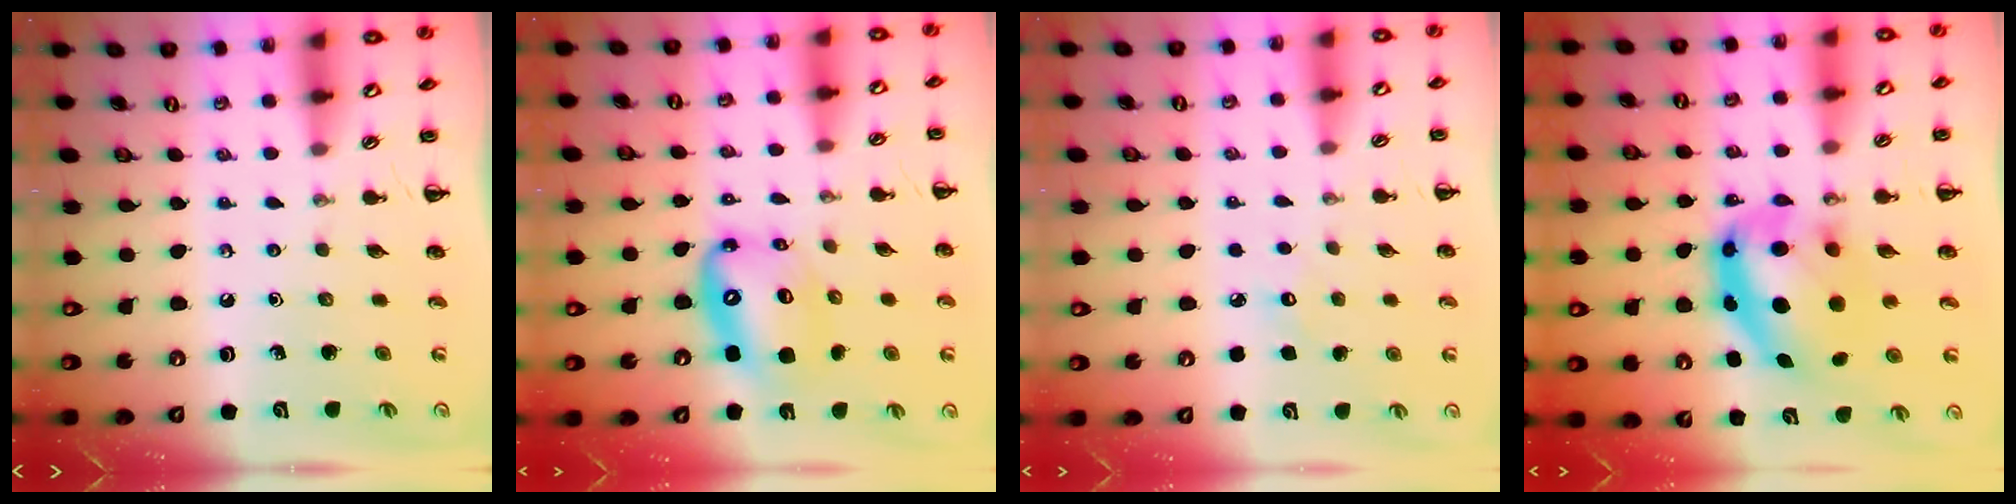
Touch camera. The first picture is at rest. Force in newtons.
{"total": 12.7, "press": 12.2, "slide": 3.6}
{"total": 4.8, "press": 4.7, "slide": 1.1}
{"total": 12.8, "press": 12.4, "slide": 3.1}